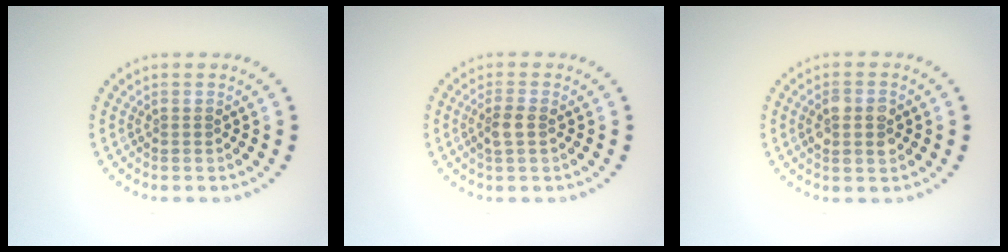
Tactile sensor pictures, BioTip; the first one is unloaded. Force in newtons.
{"total": 1.7, "press": 1.7, "slide": 0.4}
{"total": 2.7, "press": 2.7, "slide": 0.3}